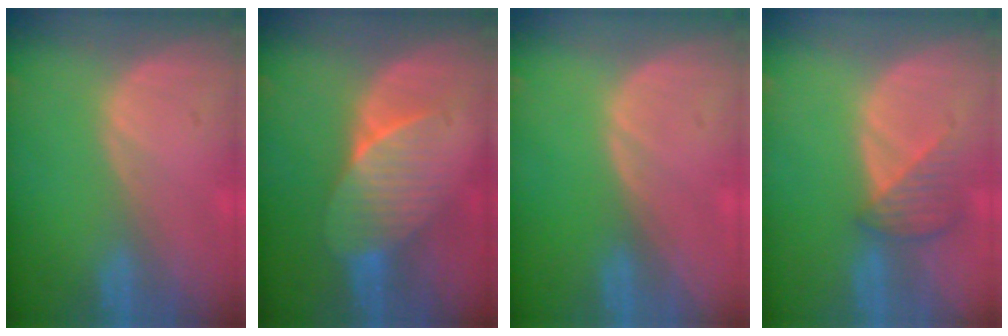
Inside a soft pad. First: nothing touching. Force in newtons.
{"total": 7.0, "press": 6.6, "slide": 2.3}
{"total": 0.0}
{"total": 3.9, "press": 3.6, "slide": 1.5}